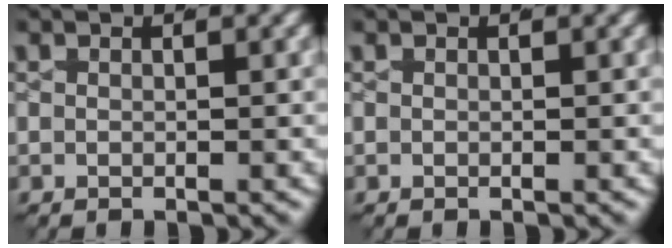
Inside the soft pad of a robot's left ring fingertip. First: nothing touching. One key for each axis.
{"total": 0.0}